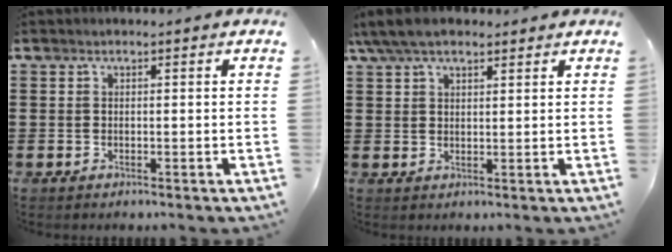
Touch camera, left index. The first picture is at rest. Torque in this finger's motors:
{"motor_torque": [2.14, 0.00, 0.46, 0.21]}